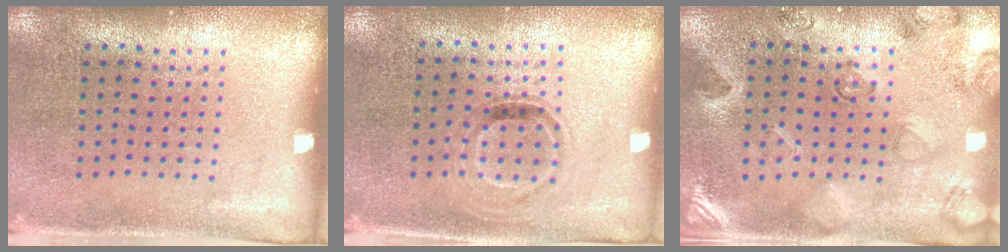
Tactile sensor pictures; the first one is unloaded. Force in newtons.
{"total": 0.9, "press": 0.8, "slide": 0.4}
{"total": 2.3, "press": 1.9, "slide": 1.3}